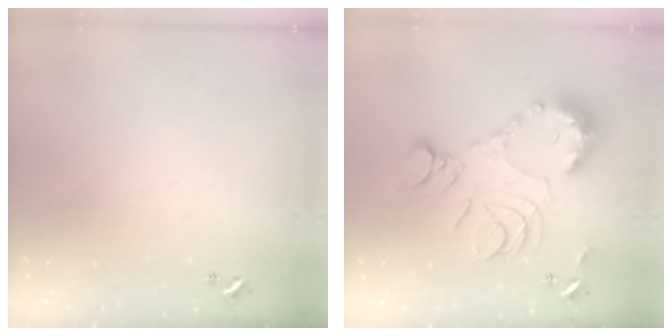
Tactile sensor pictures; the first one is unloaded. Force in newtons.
{"total": 15.3, "press": 15.2, "slide": 1.3}